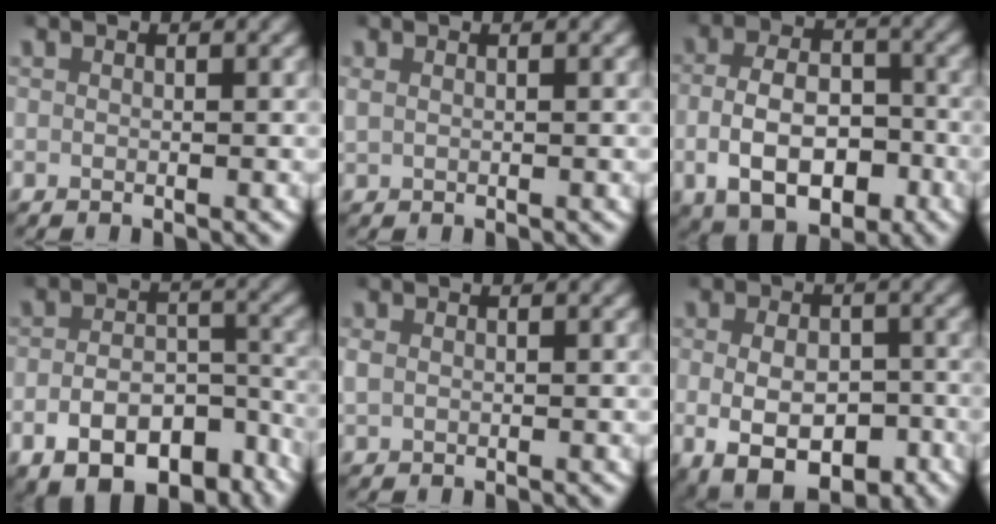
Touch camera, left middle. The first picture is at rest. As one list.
[{"total": 0.9, "force": [0.4, 0.5, 0.5], "torque": [-0.019, 0.002, 0.010]}, {"total": 8.5, "force": [-2.4, 5.9, 5.6], "torque": [-0.097, -0.017, -0.036]}, {"total": 9.4, "force": [-6.9, 5.2, 3.7], "torque": [-0.050, -0.013, -0.107]}, {"total": 1.3, "force": [0.2, 1.0, 0.7], "torque": [-0.027, 0.000, 0.006]}, {"total": 9.3, "force": [-4.3, 5.8, 5.8], "torque": [-0.100, -0.037, -0.050]}]